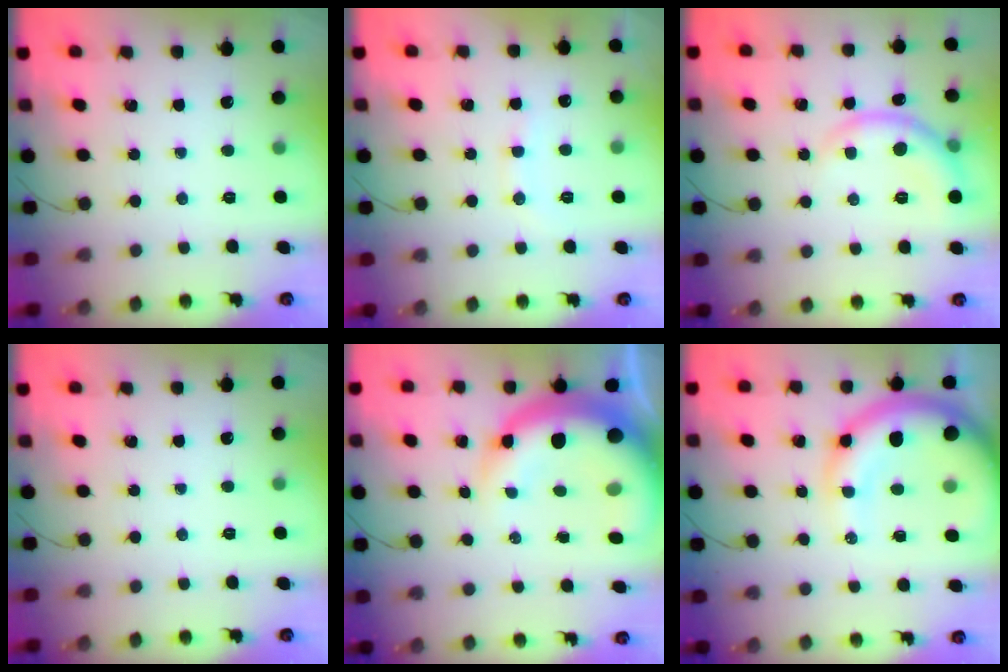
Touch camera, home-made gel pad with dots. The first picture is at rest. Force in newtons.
{"total": 8.2, "press": 8.1, "slide": 1.0}
{"total": 7.5, "press": 7.4, "slide": 0.9}
{"total": 0.0}
{"total": 18.1, "press": 17.6, "slide": 4.5}
{"total": 14.7, "press": 14.2, "slide": 3.8}